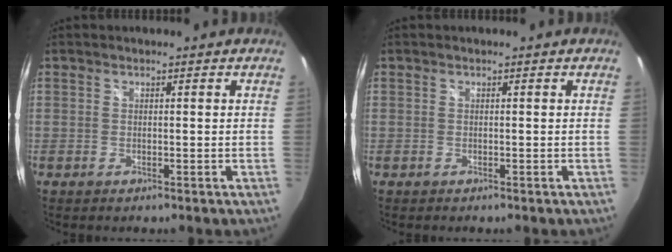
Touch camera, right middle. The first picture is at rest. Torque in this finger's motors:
{"motor_torque": [-0.39, -0.04, 0.02, 0.01]}